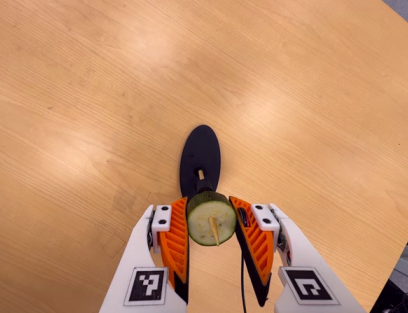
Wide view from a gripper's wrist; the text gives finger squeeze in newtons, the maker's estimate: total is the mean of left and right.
{"total": 11.2, "left": 9.5, "right": 12.9}